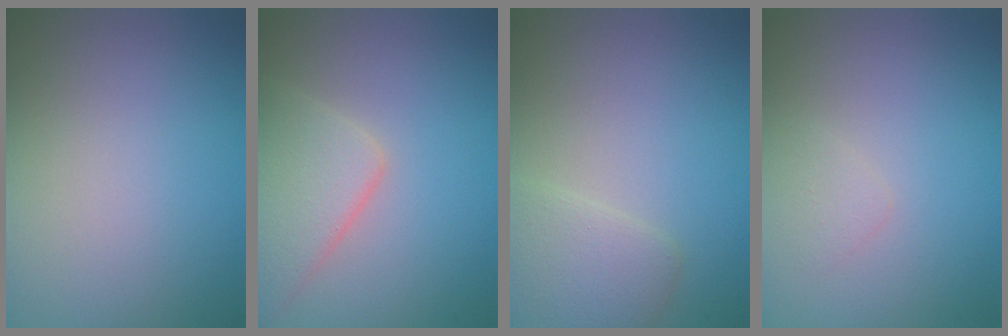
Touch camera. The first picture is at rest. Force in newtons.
{"total": 4.7, "press": 4.7, "slide": 0.1}
{"total": 2.7, "press": 2.7, "slide": 0.1}
{"total": 0.8, "press": 0.8, "slide": 0.1}